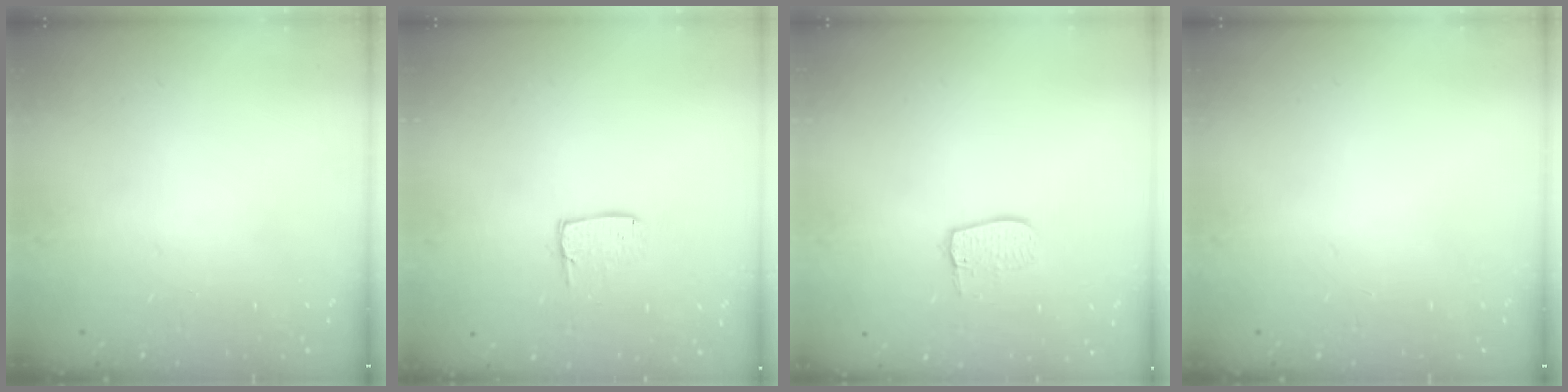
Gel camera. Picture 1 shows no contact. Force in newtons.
{"total": 6.7, "press": 6.7, "slide": 0.5}
{"total": 7.2, "press": 7.2, "slide": 0.3}
{"total": 0.0}